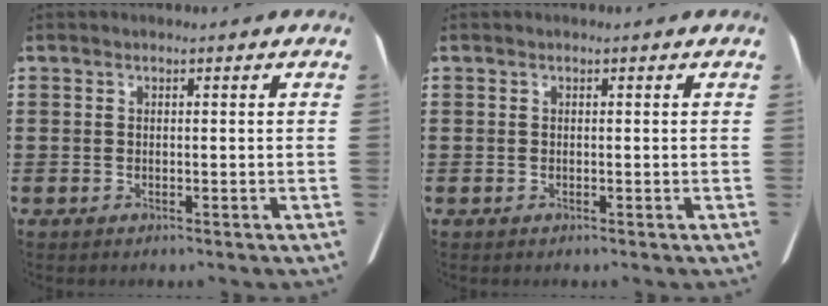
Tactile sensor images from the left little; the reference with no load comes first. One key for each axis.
{"total": 0.0}